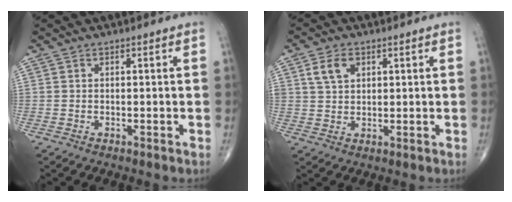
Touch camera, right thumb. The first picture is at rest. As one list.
[{"total": 5.1, "force": [2.2, 3.5, 3.0], "torque": [-0.044, -0.004, 0.043]}]